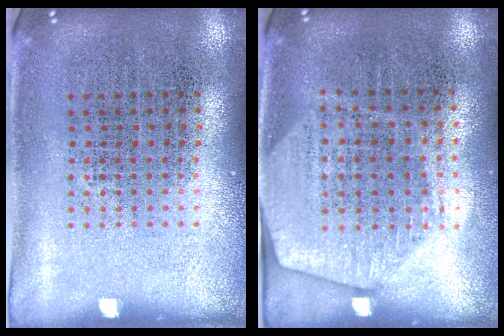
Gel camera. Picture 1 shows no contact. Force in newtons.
{"total": 1.9, "press": 1.7, "slide": 0.9}